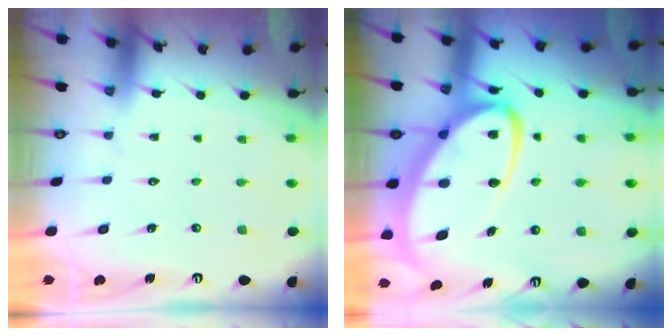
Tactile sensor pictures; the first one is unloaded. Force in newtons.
{"total": 16.8, "press": 16.7, "slide": 1.8}